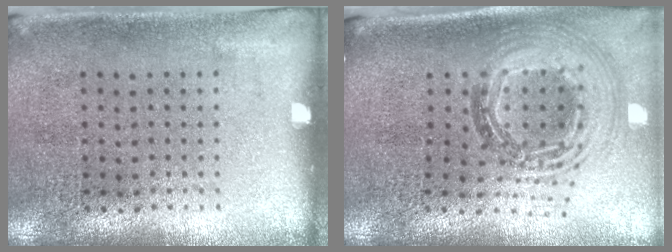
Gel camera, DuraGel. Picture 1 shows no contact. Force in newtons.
{"total": 1.6, "press": 1.4, "slide": 0.8}